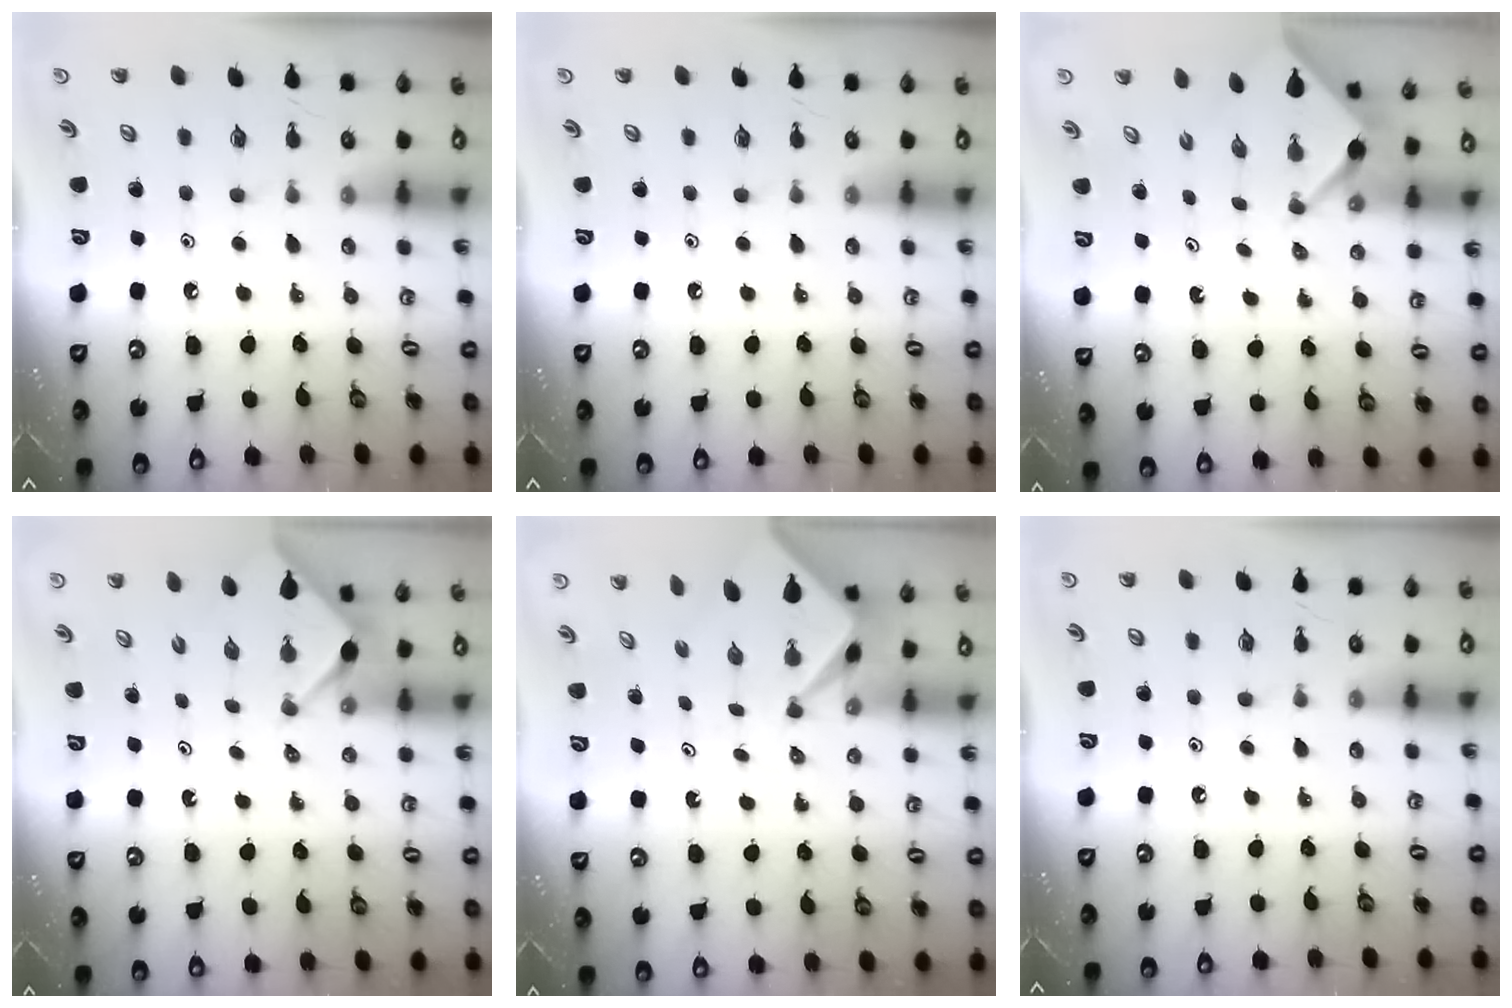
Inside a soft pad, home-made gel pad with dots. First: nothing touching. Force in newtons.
{"total": 0.0}
{"total": 2.4, "press": 2.4, "slide": 0.3}
{"total": 3.0, "press": 3.0, "slide": 0.4}
{"total": 2.2, "press": 2.2, "slide": 0.3}
{"total": 0.0}